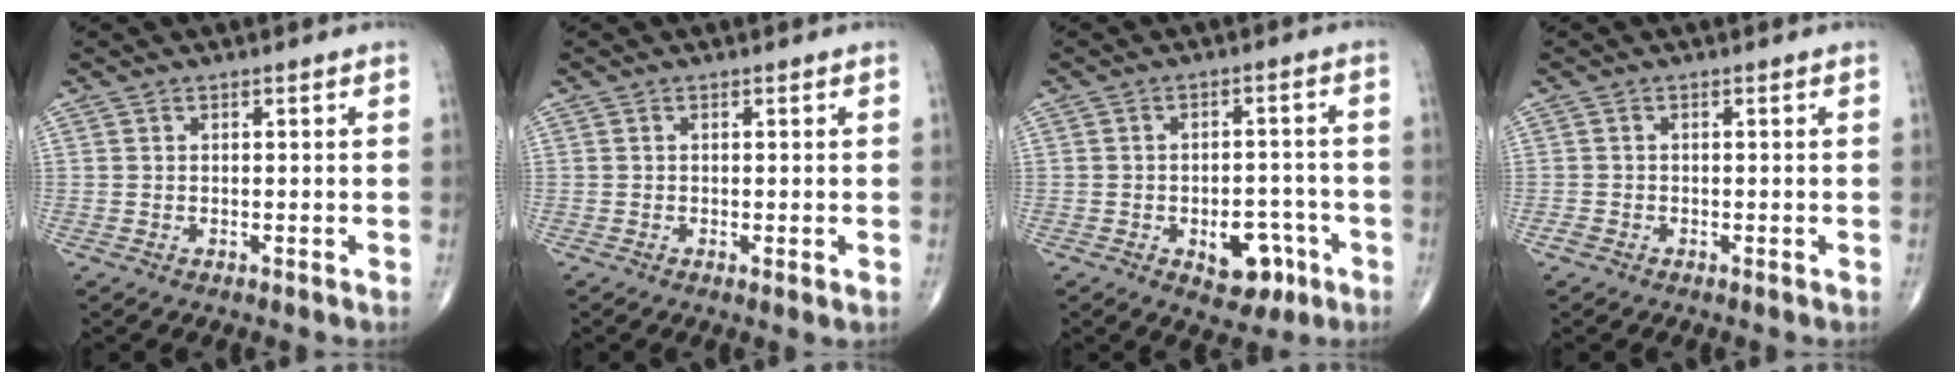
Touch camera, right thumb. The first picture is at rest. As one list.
[{"total": 1.2, "force": [-0.2, 0.1, 1.2], "torque": [-0.025, -0.006, -0.005]}, {"total": 8.5, "force": [-3.7, 5.1, 5.7], "torque": [-0.043, 0.029, -0.042]}, {"total": 0.9, "force": [-0.6, 0.5, 0.4], "torque": [-0.009, -0.001, -0.016]}]